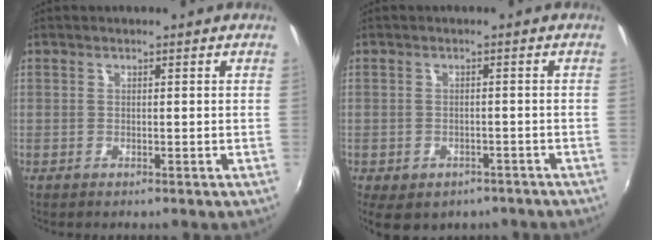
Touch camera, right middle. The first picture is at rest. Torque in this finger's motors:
{"motor_torque": [1.08, -1.06, 0.50, 0.14]}